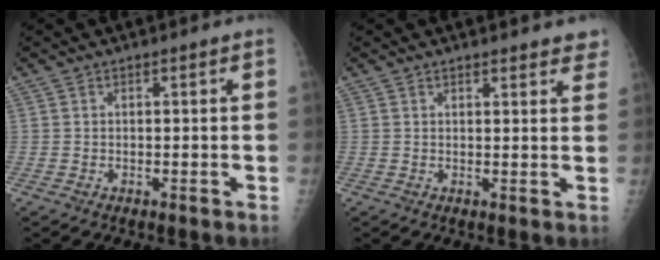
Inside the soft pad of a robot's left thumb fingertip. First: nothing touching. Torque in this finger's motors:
{"motor_torque": [-0.23, -0.02, -0.16, -0.05, 0.08]}